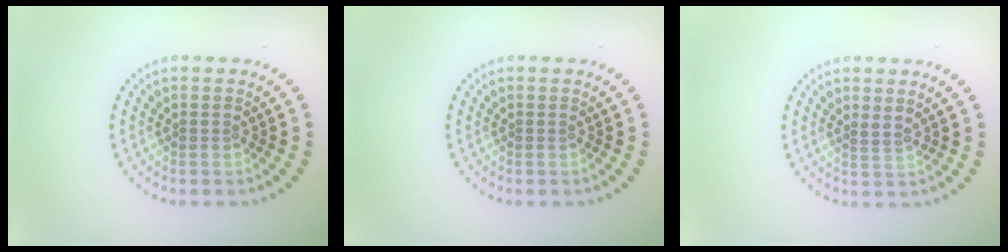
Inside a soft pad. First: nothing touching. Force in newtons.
{"total": 0.0}
{"total": 0.6, "press": 0.3, "slide": 0.5}